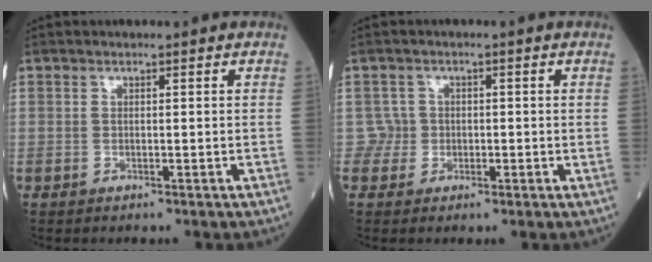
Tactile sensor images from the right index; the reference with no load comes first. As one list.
[{"total": 2.3, "force": [-0.3, 2.3, -0.3], "torque": [0.016, 0.009, -0.008]}]